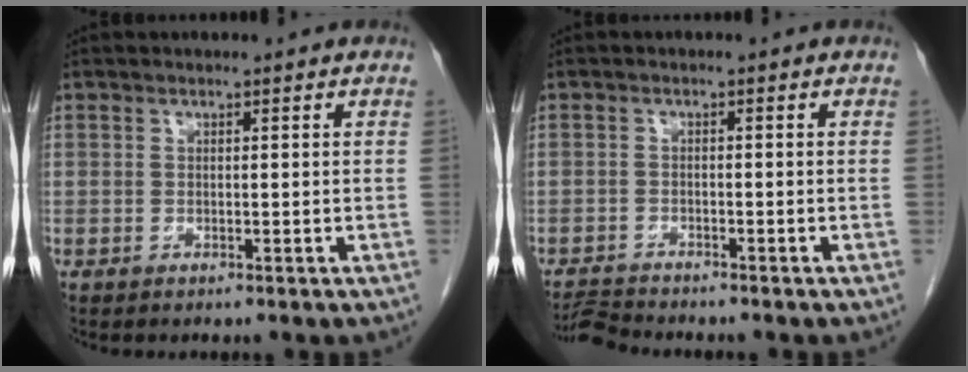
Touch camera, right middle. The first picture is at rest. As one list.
[{"total": 2.9, "force": [-2.9, -0.6, -0.1], "torque": [0.002, -0.019, -0.050]}]